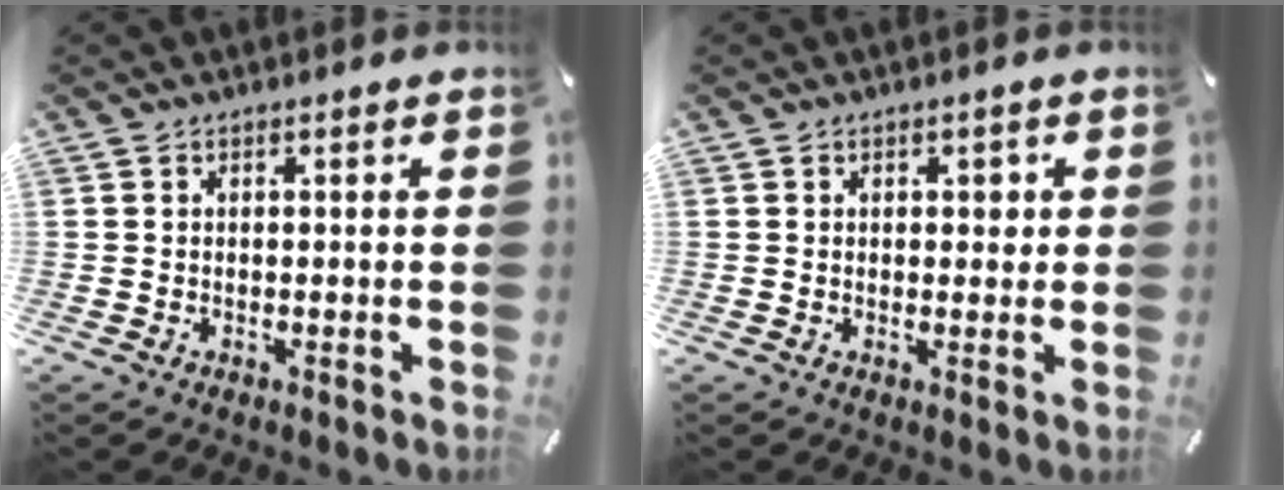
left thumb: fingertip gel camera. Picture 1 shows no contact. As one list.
[{"total": 1.8, "force": [0.5, 1.4, 1.1], "torque": [0.002, -0.003, 0.001]}]